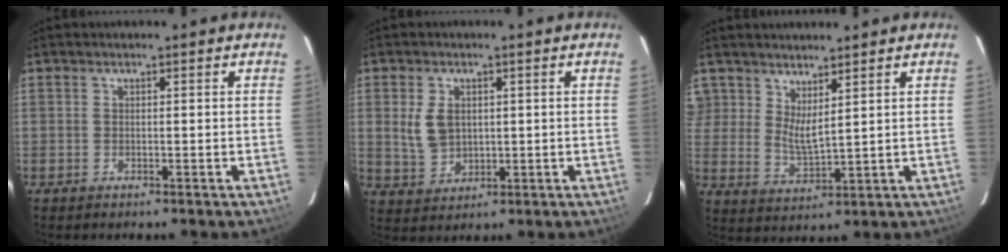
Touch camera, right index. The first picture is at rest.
{"total": 6.0, "force": [1.1, 4.4, 4.0], "torque": [-0.089, 0.004, 0.031]}
{"total": 5.9, "force": [4.3, 2.5, 3.1], "torque": [-0.057, -0.007, 0.084]}